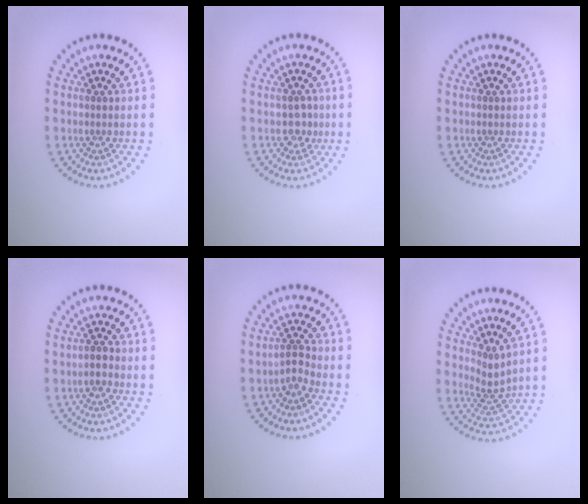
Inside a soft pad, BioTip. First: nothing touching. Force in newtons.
{"total": 1.4, "press": 1.3, "slide": 0.6}
{"total": 0.0}
{"total": 1.4, "press": 1.1, "slide": 0.8}
{"total": 1.4, "press": 0.9, "slide": 1.0}
{"total": 2.1, "press": 1.4, "slide": 1.5}